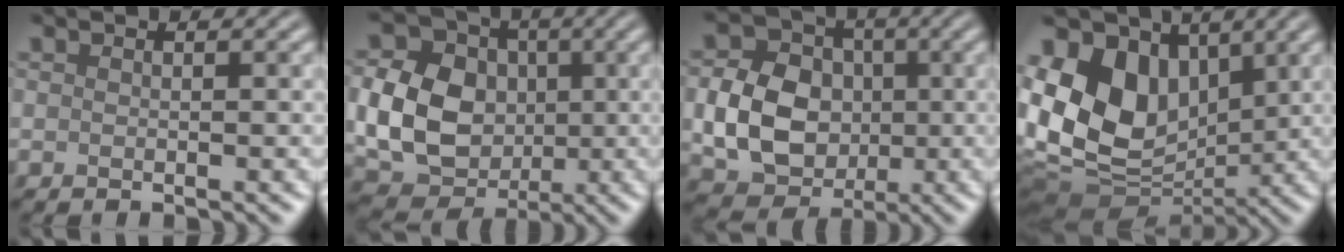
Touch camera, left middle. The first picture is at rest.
{"total": 9.1, "force": [-0.4, 7.3, 5.3], "torque": [-0.118, -0.008, -0.007]}
{"total": 7.7, "force": [-0.7, 6.2, 4.5], "torque": [-0.094, -0.001, -0.014]}
{"total": 14.3, "force": [2.1, 10.4, 9.6], "torque": [-0.190, 0.023, 0.039]}